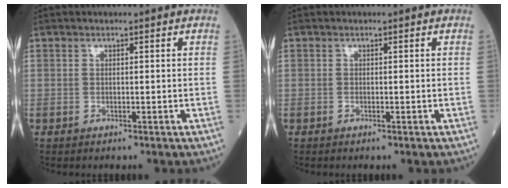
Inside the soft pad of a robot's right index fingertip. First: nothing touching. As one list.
[{"total": 0.0}]